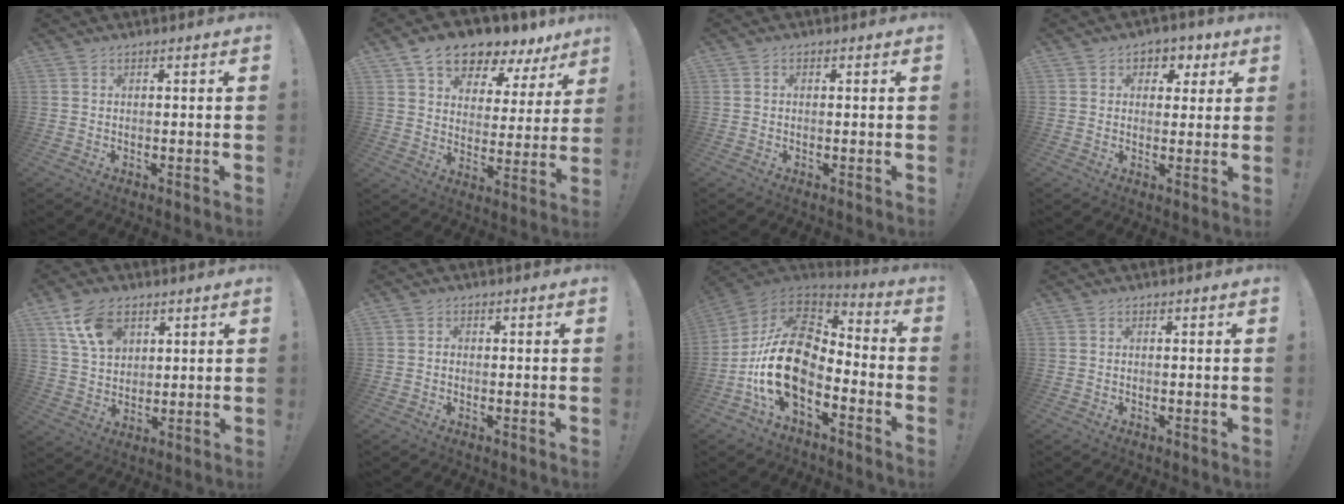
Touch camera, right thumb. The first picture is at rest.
{"total": 11.1, "force": [8.8, 5.3, 4.3], "torque": [-0.073, -0.068, 0.158]}
{"total": 0.6, "force": [-0.3, 0.4, 0.3], "torque": [-0.012, 0.004, -0.005]}
{"total": 4.8, "force": [1.6, 4.3, 1.4], "torque": [-0.007, -0.008, 0.027]}
{"total": 11.3, "force": [5.8, 7.5, 6.2], "torque": [-0.099, -0.018, 0.113]}
{"total": 1.0, "force": [-0.6, 0.7, 0.2], "torque": [-0.003, 0.004, -0.011]}
{"total": 20.2, "force": [-4.7, 11.5, 15.8], "torque": [-0.304, 0.026, -0.076]}
{"total": 0.0}